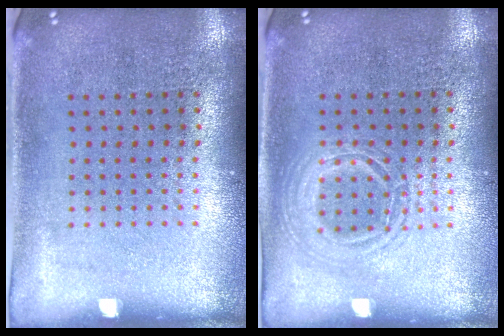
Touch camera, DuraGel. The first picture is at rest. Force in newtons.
{"total": 1.2, "press": 1.2, "slide": 0.1}